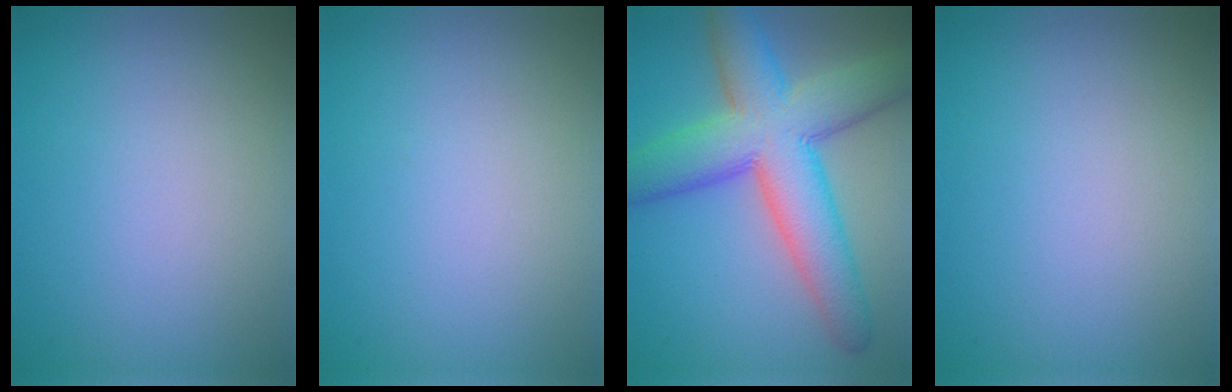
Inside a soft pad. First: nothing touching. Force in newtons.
{"total": 0.0}
{"total": 10.4, "press": 10.4, "slide": 0.5}
{"total": 0.0}